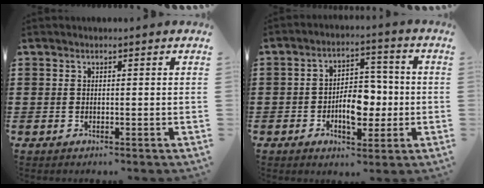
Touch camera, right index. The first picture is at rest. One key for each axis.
{"total": 7.2, "fx": -1.6, "fy": 4.1, "fz": 5.7, "tx": -0.078, "ty": 0.002, "tz": -0.031}